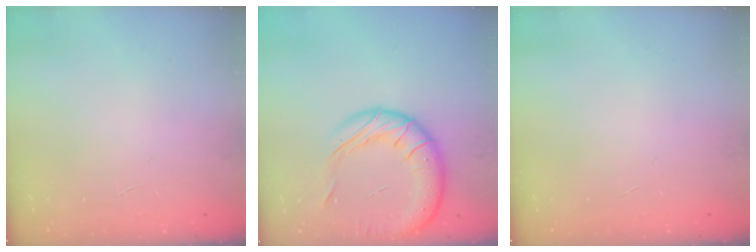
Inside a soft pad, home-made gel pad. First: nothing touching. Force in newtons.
{"total": 19.8, "press": 19.6, "slide": 3.1}
{"total": 0.0}